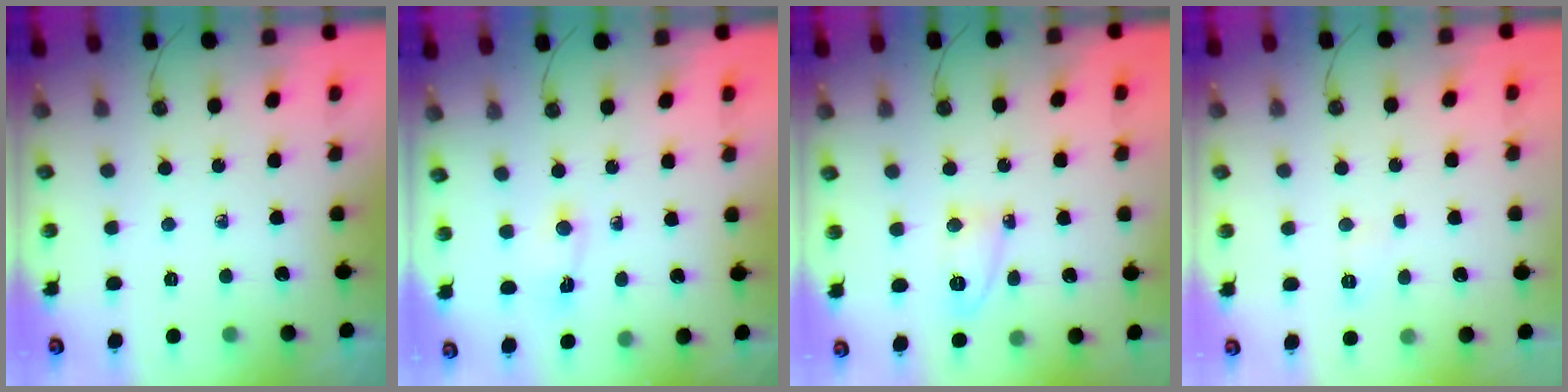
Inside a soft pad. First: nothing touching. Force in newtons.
{"total": 2.8, "press": 1.9, "slide": 2.1}
{"total": 5.1, "press": 5.1, "slide": 0.7}
{"total": 4.7, "press": 4.7, "slide": 0.6}